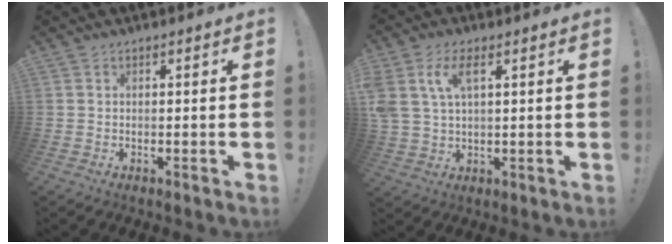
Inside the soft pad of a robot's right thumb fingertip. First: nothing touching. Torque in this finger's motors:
{"motor_torque": [0.45, 0.84, 0.44, -0.20, 0.41]}